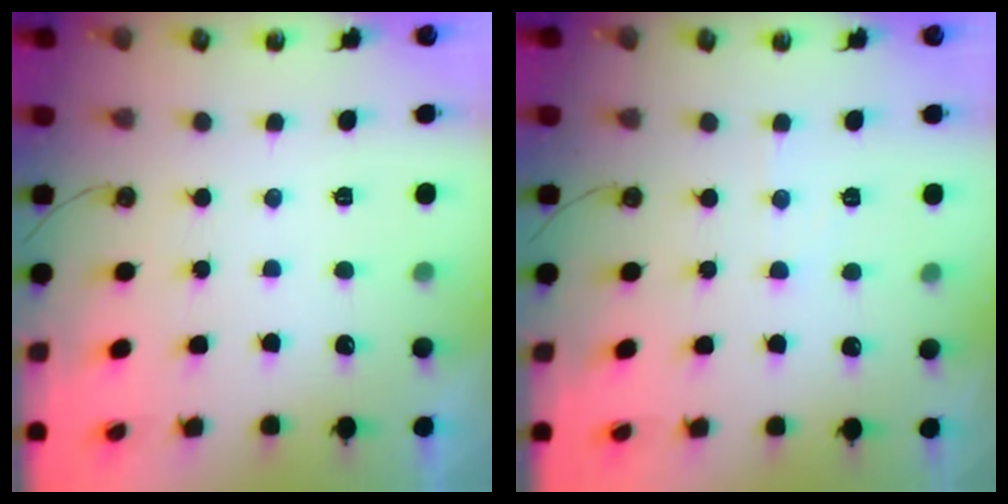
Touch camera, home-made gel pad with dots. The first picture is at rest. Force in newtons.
{"total": 3.6, "press": 3.6, "slide": 0.5}